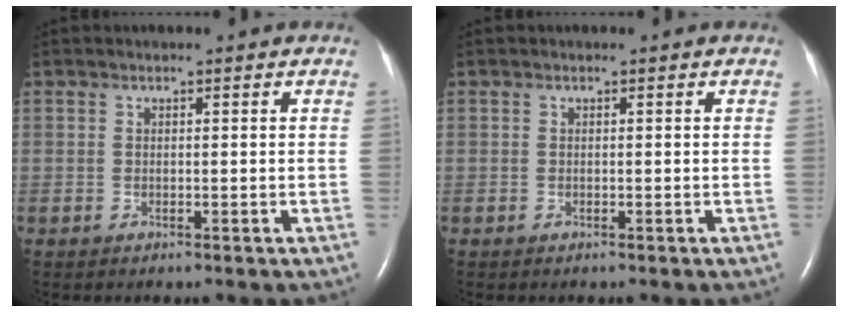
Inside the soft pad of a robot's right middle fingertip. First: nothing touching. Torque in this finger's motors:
{"motor_torque": [0.03, -0.02, -0.01, 0.00]}